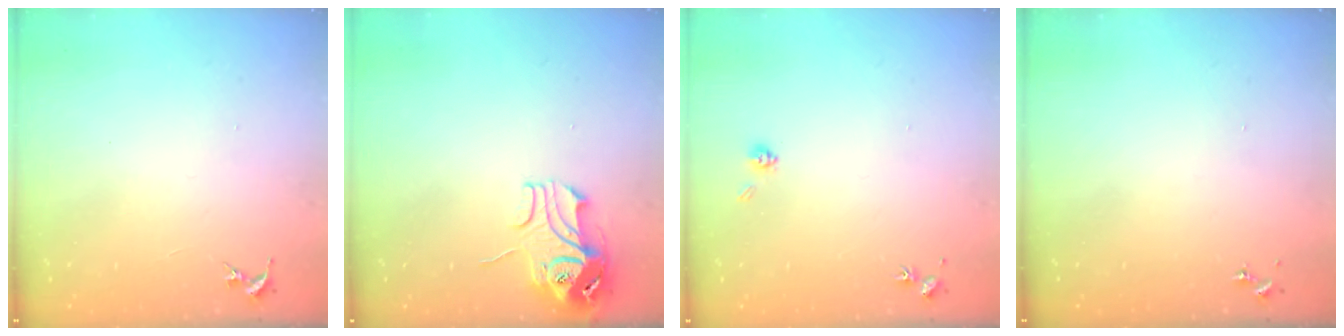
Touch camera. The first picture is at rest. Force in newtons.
{"total": 10.9, "press": 10.9, "slide": 1.1}
{"total": 4.6, "press": 4.4, "slide": 1.2}
{"total": 0.0}